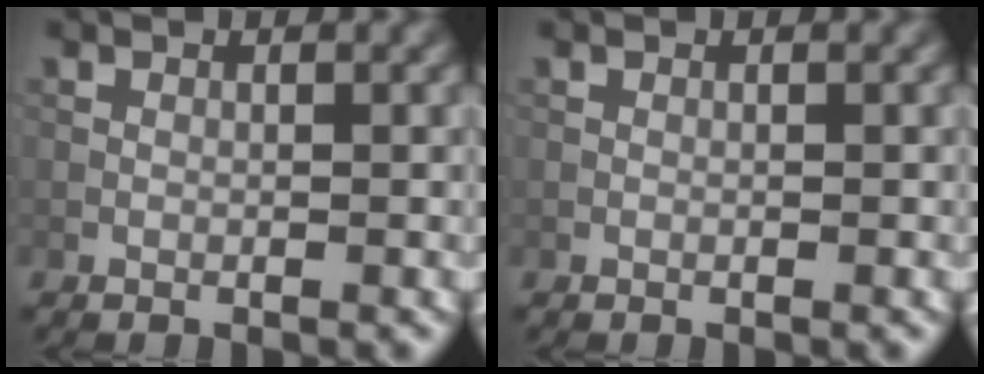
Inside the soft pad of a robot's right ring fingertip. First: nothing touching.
{"total": 0.0}